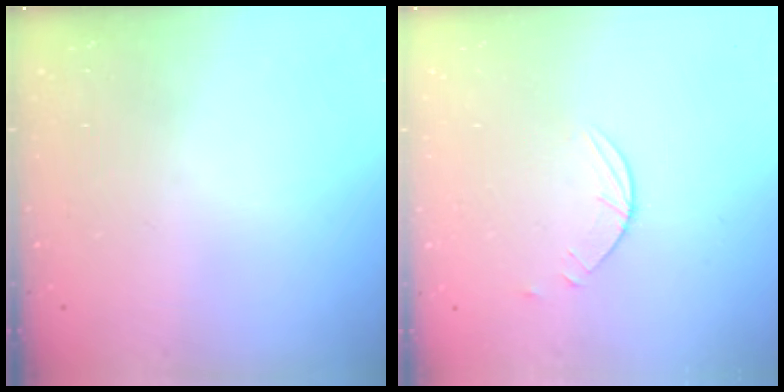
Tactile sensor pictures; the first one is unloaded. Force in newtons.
{"total": 2.9, "press": 2.8, "slide": 0.3}